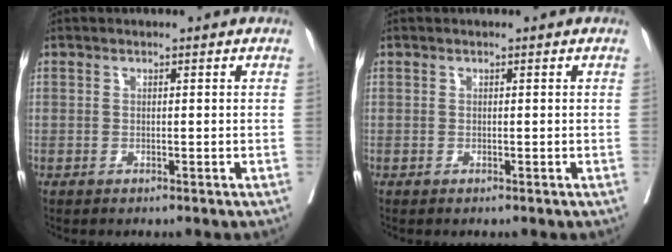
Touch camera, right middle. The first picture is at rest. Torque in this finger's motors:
{"motor_torque": [0.08, -0.20, 0.03, 0.00]}